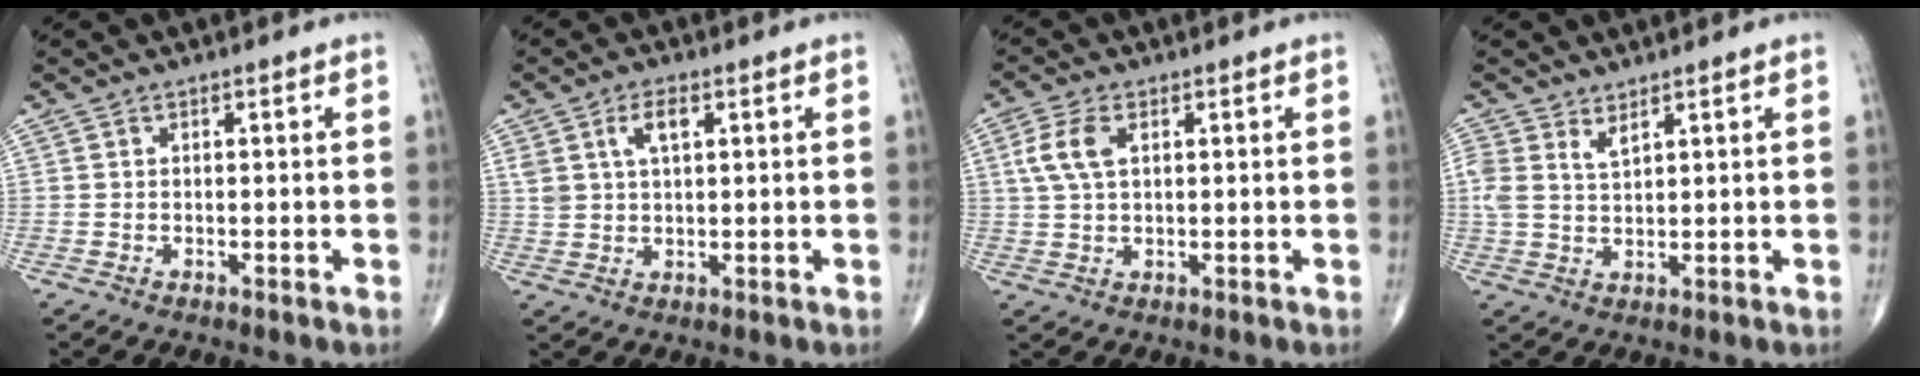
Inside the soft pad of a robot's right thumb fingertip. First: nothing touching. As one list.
[{"total": 5.1, "force": [2.1, 2.5, 3.9], "torque": [-0.071, 0.001, 0.044]}, {"total": 5.7, "force": [1.7, 3.0, 4.5], "torque": [-0.109, 0.008, 0.034]}, {"total": 3.5, "force": [2.3, 1.3, 2.3], "torque": [-0.049, -0.009, 0.052]}]